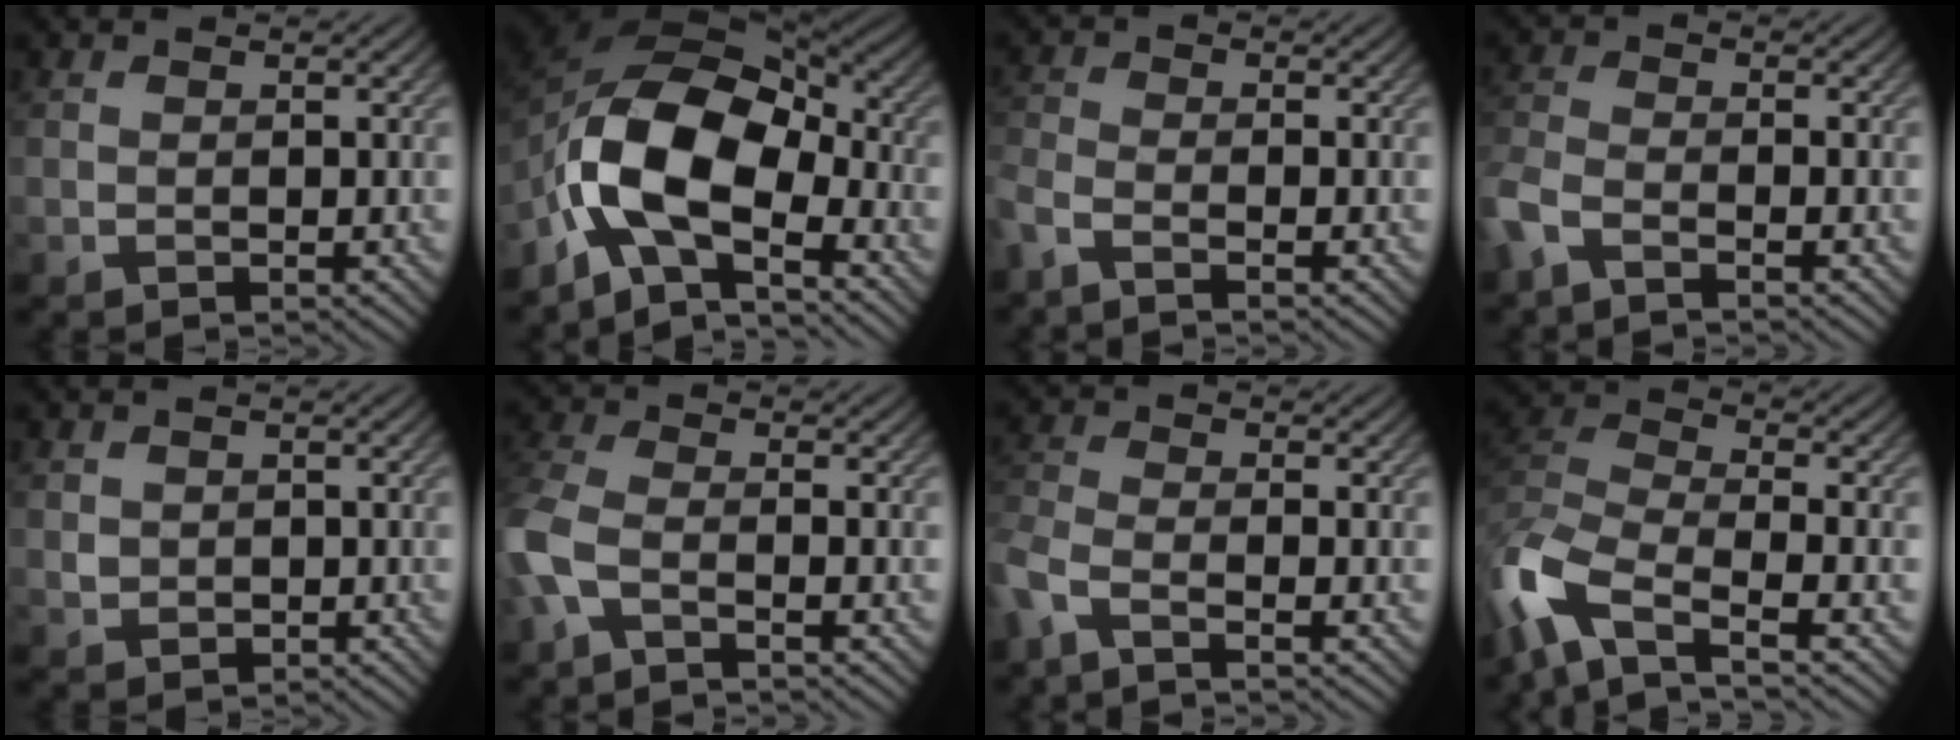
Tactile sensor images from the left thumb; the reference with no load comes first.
{"total": 13.4, "force": [-5.4, 7.0, 10.1], "torque": [-0.192, -0.006, -0.119]}
{"total": 3.4, "force": [-2.6, 0.7, 2.1], "torque": [-0.049, -0.012, -0.064]}
{"total": 4.0, "force": [-2.9, 1.1, 2.6], "torque": [-0.063, -0.010, -0.074]}
{"total": 1.3, "force": [0.3, 1.2, 0.3], "torque": [-0.011, -0.004, 0.006]}
{"total": 5.4, "force": [-2.6, 2.2, 4.2], "torque": [-0.113, -0.008, -0.071]}
{"total": 4.0, "force": [-2.7, 0.9, 2.8], "torque": [-0.067, -0.013, -0.068]}
{"total": 11.0, "force": [-6.7, 4.4, 7.5], "torque": [-0.180, -0.015, -0.143]}